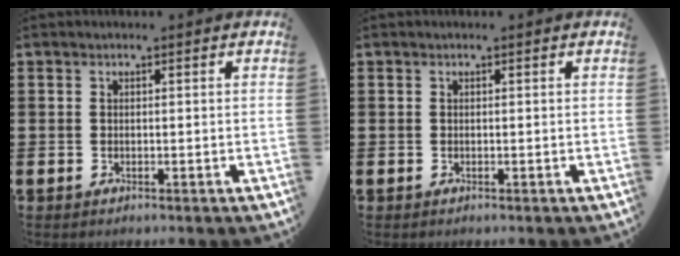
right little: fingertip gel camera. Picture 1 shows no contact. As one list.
[{"total": 0.0}]